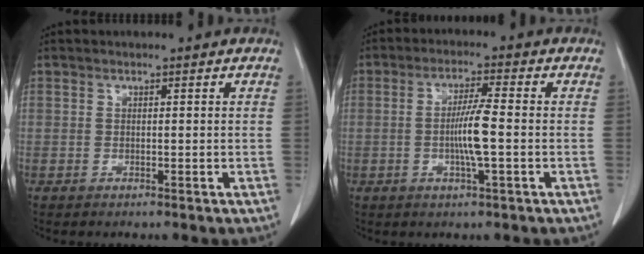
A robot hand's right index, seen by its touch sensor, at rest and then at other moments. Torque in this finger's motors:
{"motor_torque": [1.13, 0.21, 0.56, 0.06]}